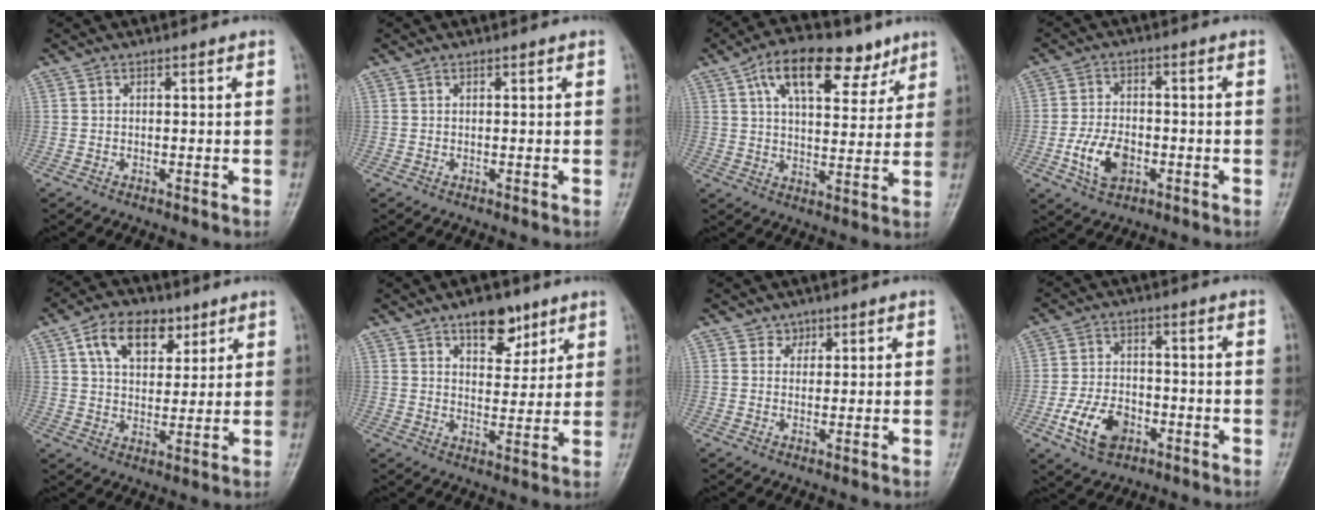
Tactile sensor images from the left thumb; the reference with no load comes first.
{"total": 0.0}
{"total": 15.1, "force": [8.2, 7.5, 10.2], "torque": [-0.125, -0.017, 0.132]}
{"total": 7.8, "force": [-2.6, 4.9, 5.4], "torque": [-0.095, 0.011, -0.048]}
{"total": 10.9, "force": [5.3, 6.8, 6.6], "torque": [-0.080, -0.016, 0.091]}
{"total": 8.3, "force": [5.2, 4.4, 4.8], "torque": [-0.034, -0.029, 0.079]}
{"total": 1.7, "force": [1.0, 1.4, -0.1], "torque": [0.021, -0.006, 0.012]}
{"total": 9.1, "force": [-4.0, 5.9, 5.7], "torque": [-0.091, 0.019, -0.070]}